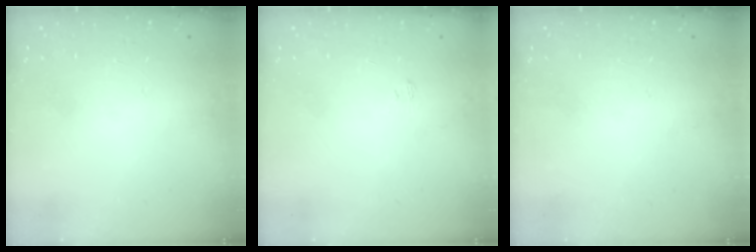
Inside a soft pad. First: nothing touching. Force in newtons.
{"total": 1.8, "press": 1.4, "slide": 1.1}
{"total": 0.0}